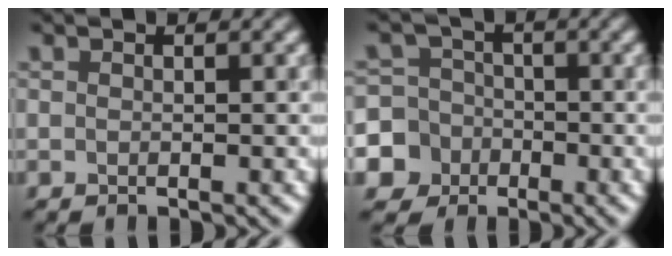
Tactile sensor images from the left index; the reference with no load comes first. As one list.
[{"total": 8.5, "force": [-3.4, 7.6, 1.2], "torque": [-0.032, -0.012, -0.090]}]